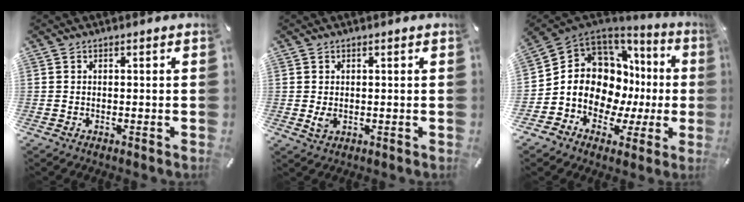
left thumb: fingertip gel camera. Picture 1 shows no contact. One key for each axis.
{"total": 2.3, "fx": 0.0, "fy": 1.7, "fz": 1.6, "tx": -0.029, "ty": -0.003, "tz": -0.002}
{"total": 12.8, "fx": 1.3, "fy": 10.7, "fz": 6.9, "tx": -0.125, "ty": -0.040, "tz": 0.029}